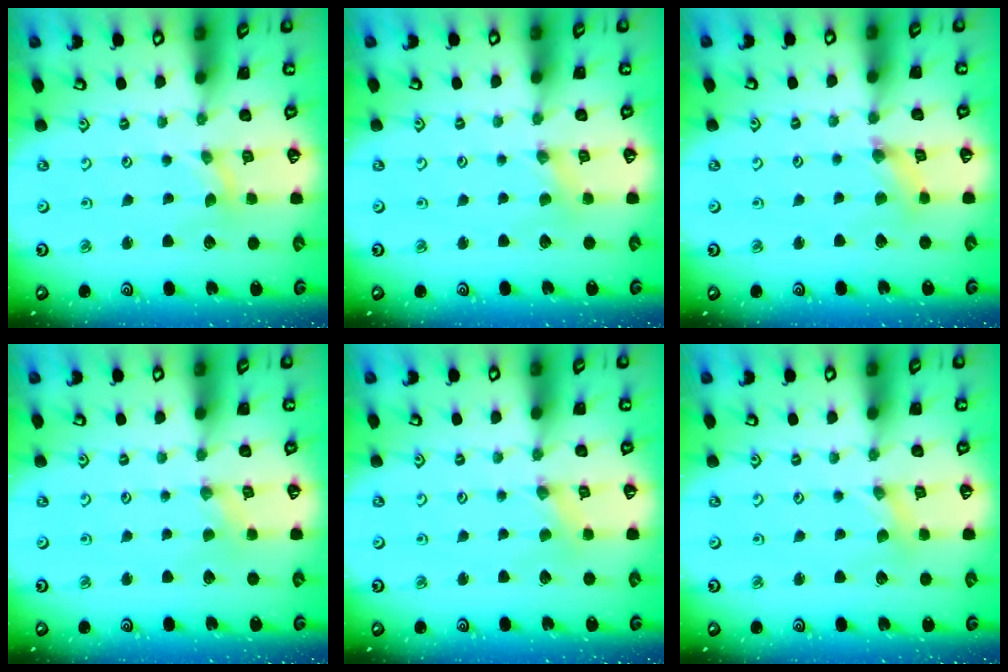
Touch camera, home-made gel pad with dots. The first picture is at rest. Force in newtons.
{"total": 1.4, "press": 1.4, "slide": 0.2}
{"total": 2.7, "press": 2.7, "slide": 0.4}
{"total": 0.0}
{"total": 0.0}
{"total": 0.0}